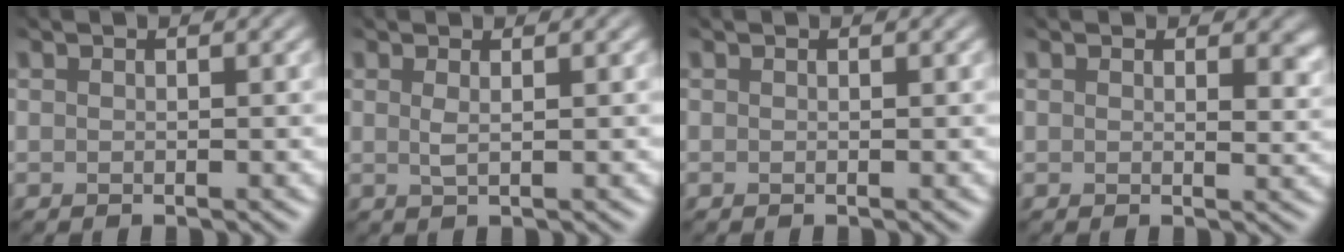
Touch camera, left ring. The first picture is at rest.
{"total": 1.2, "force": [0.4, 0.5, 1.0], "torque": [-0.011, -0.001, 0.000]}
{"total": 0.0}
{"total": 4.3, "force": [2.9, 2.1, 2.4], "torque": [-0.033, 0.005, 0.048]}